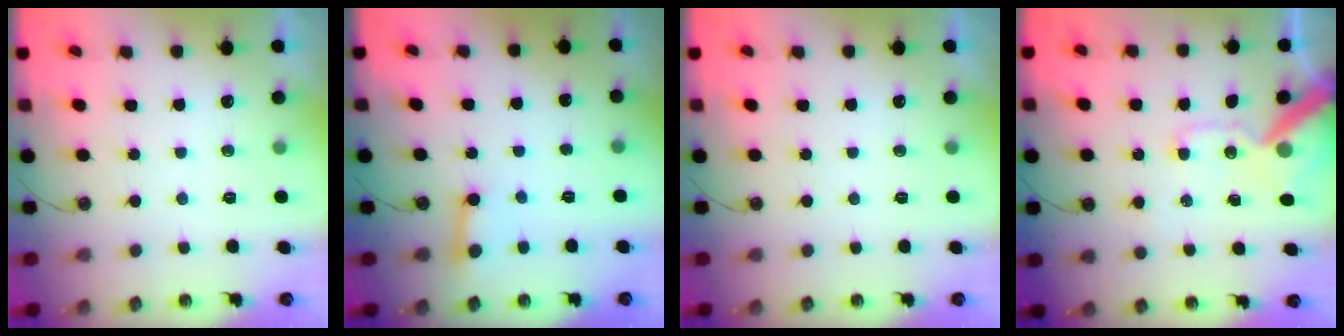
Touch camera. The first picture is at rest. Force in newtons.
{"total": 4.1, "press": 4.1, "slide": 0.3}
{"total": 0.0}
{"total": 14.2, "press": 14.0, "slide": 1.8}